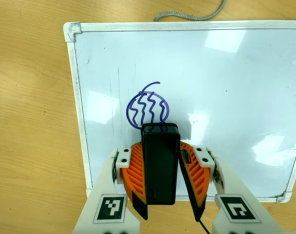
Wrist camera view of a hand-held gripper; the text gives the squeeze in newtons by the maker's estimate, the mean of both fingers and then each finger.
{"total": 6.4, "left": 5.1, "right": 7.7}